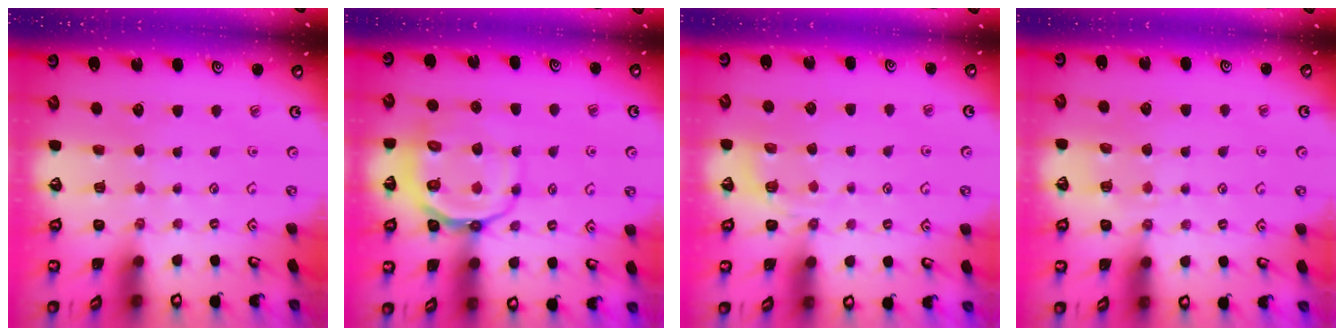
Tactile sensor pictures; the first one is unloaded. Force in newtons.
{"total": 12.7, "press": 12.5, "slide": 2.4}
{"total": 4.3, "press": 3.8, "slide": 2.0}
{"total": 5.1, "press": 5.1, "slide": 0.8}